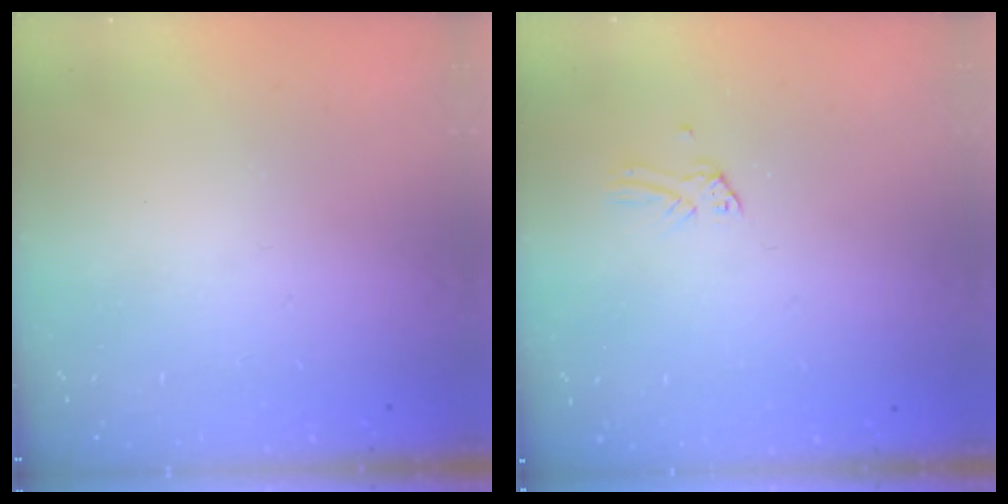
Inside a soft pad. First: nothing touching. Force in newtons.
{"total": 0.0}